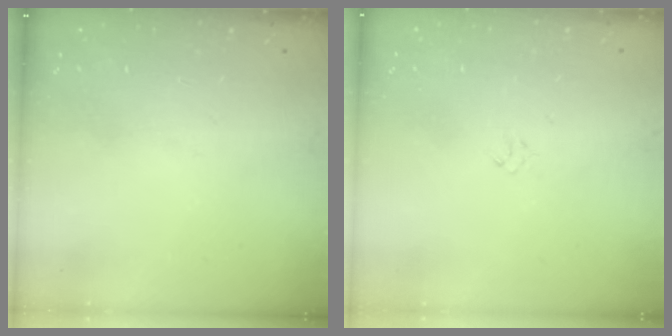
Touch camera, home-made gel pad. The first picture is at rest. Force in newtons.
{"total": 1.3, "press": 1.2, "slide": 0.5}